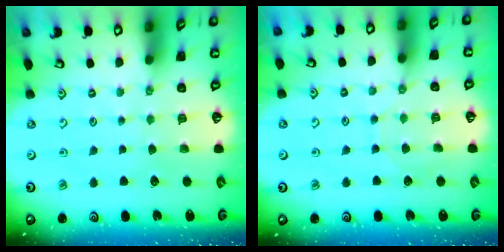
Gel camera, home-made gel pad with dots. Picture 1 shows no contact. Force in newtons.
{"total": 2.8, "press": 2.8, "slide": 0.4}